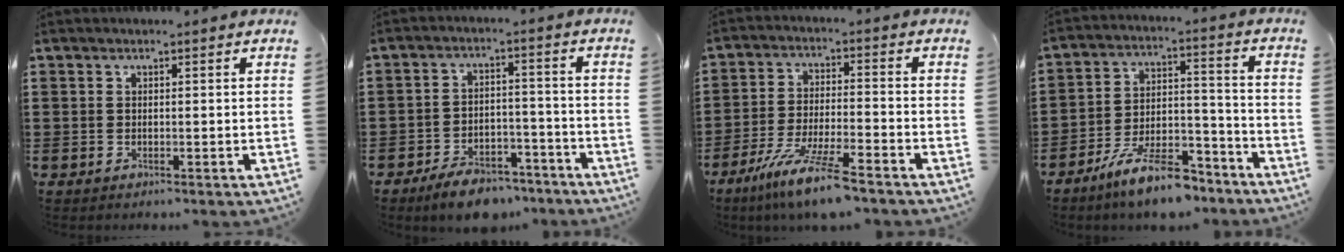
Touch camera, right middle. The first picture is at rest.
{"total": 6.4, "force": [-5.8, 1.8, 2.0], "torque": [-0.034, 0.017, -0.110]}
{"total": 9.3, "force": [-7.2, 0.2, 5.9], "torque": [-0.122, -0.010, -0.140]}
{"total": 11.0, "force": [-9.0, 2.4, 5.8], "torque": [-0.110, 0.029, -0.173]}